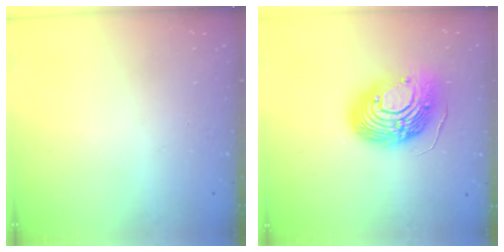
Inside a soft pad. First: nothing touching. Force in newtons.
{"total": 16.9, "press": 16.8, "slide": 1.6}